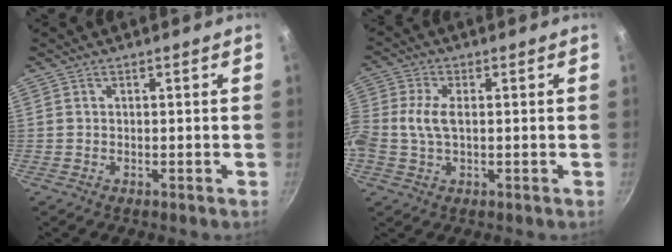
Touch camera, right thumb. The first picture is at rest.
{"total": 6.5, "force": [0.1, 3.8, 5.3], "torque": [-0.120, 0.010, -0.008]}